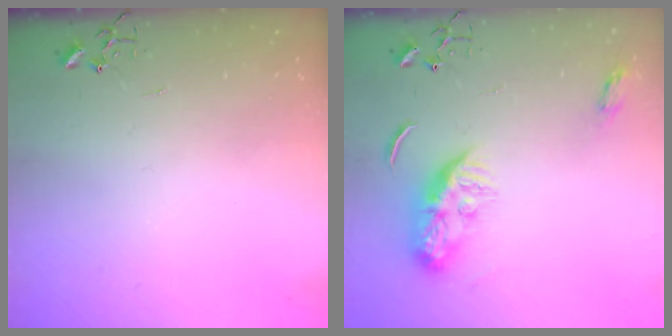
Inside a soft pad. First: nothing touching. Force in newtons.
{"total": 11.2, "press": 11.2, "slide": 0.5}